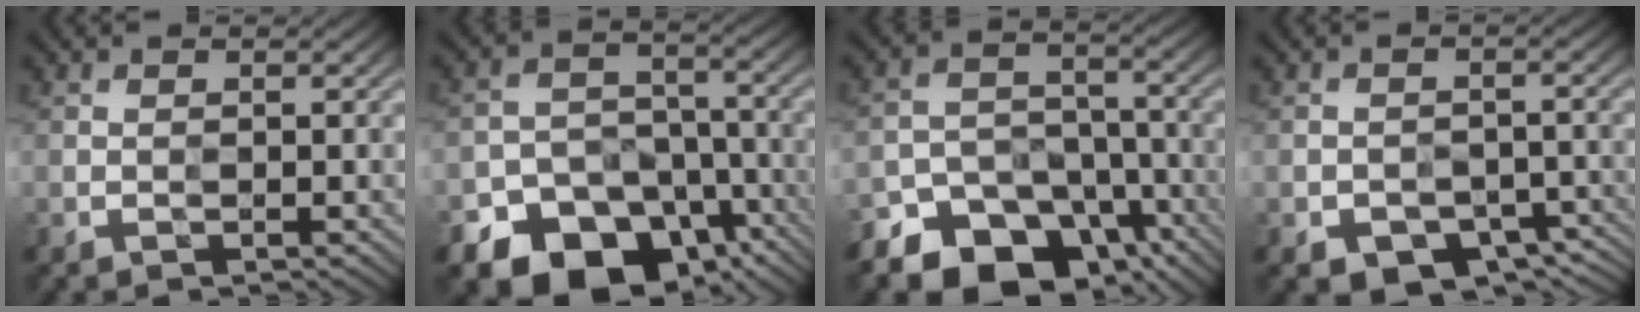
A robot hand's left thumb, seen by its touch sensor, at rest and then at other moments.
{"total": 14.8, "force": [-10.2, 9.7, 4.7], "torque": [-0.093, -0.032, -0.155]}
{"total": 13.6, "force": [-10.4, 8.1, 3.5], "torque": [-0.076, -0.015, -0.157]}
{"total": 5.8, "force": [-4.4, 3.5, 1.4], "torque": [-0.004, -0.003, -0.052]}